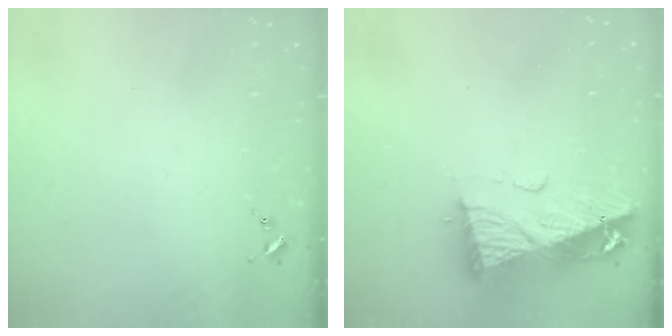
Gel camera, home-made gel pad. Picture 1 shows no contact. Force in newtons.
{"total": 12.8, "press": 12.8, "slide": 1.2}